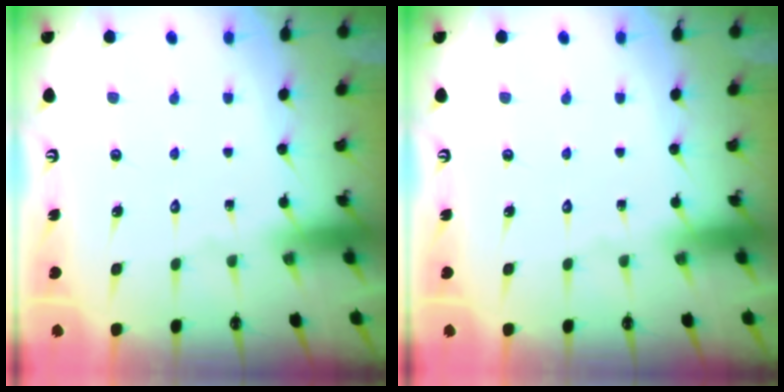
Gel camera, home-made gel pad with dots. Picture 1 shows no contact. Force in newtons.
{"total": 0.0}